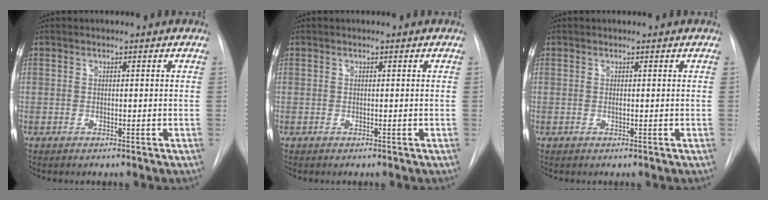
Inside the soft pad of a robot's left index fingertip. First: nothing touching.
{"total": 0.0}
{"total": 0.5, "force": [0.4, 0.2, 0.3], "torque": [-0.010, 0.007, 0.008]}